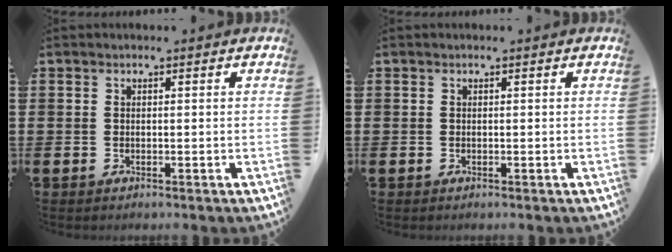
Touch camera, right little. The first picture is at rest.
{"total": 0.0}